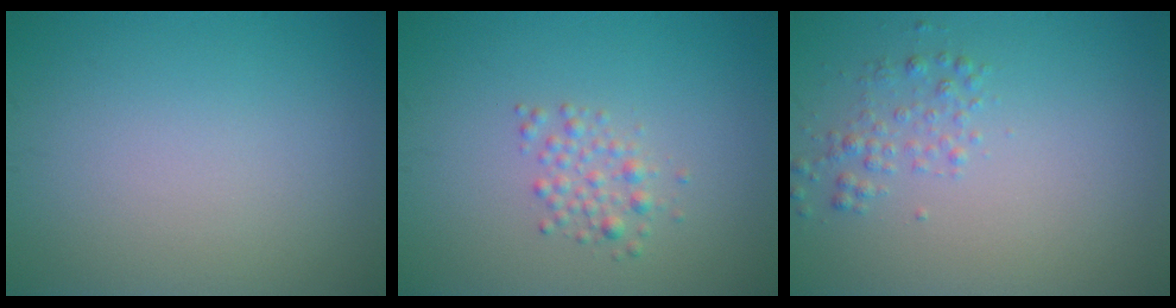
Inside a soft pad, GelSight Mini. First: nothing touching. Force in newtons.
{"total": 1.7, "press": 1.7, "slide": 0.0}
{"total": 1.6, "press": 1.6, "slide": 0.0}